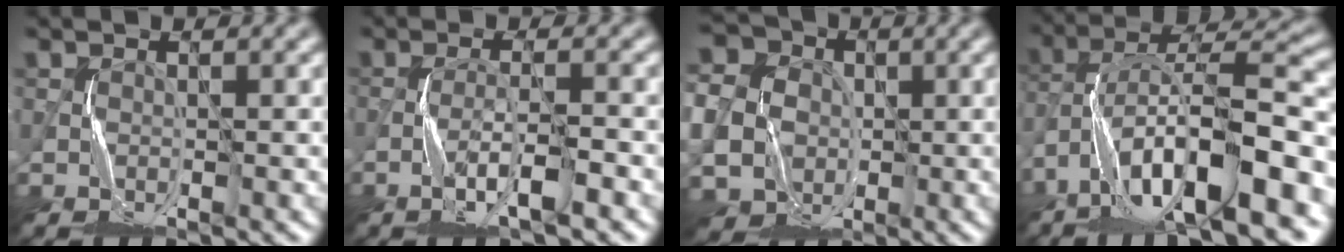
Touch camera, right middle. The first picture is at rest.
{"total": 3.3, "force": [-1.7, 0.2, 2.8], "torque": [-0.057, 0.003, -0.035]}
{"total": 8.9, "force": [-1.1, 7.7, 4.4], "torque": [-0.106, -0.016, -0.035]}
{"total": 13.3, "force": [-6.3, 3.9, 11.0], "torque": [-0.181, 0.019, -0.104]}